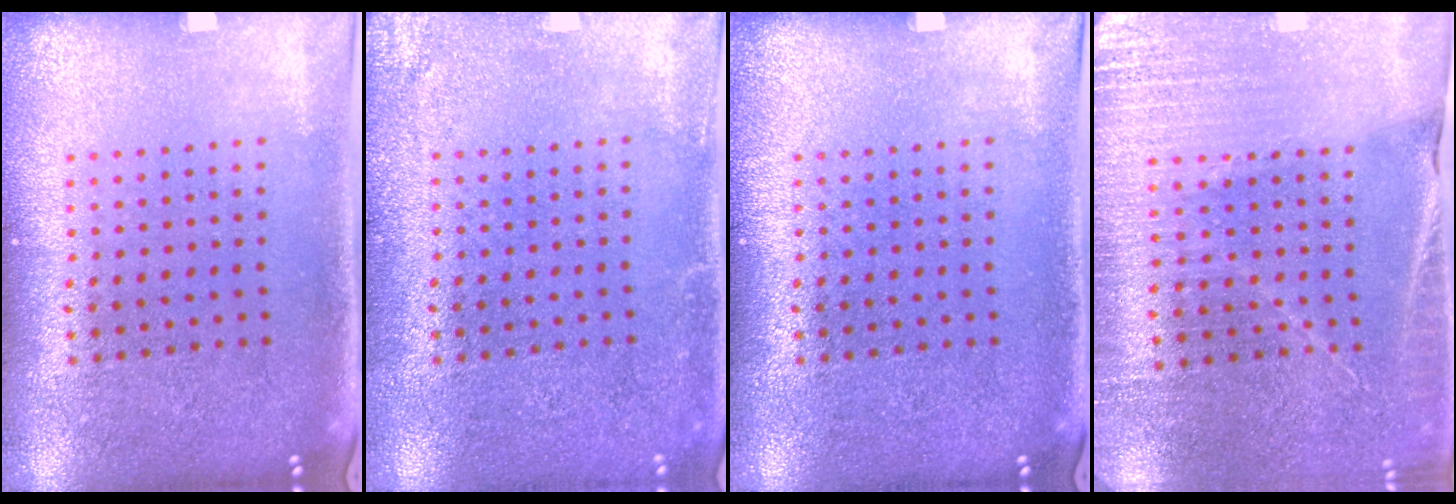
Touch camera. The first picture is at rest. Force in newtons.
{"total": 1.8, "press": 1.8, "slide": 0.2}
{"total": 0.0}
{"total": 3.1, "press": 3.1, "slide": 0.4}